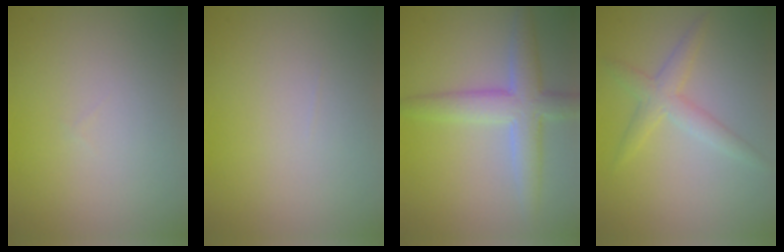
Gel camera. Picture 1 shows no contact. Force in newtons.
{"total": 0.0}
{"total": 4.8, "press": 4.8, "slide": 0.4}
{"total": 2.5, "press": 2.5, "slide": 0.1}